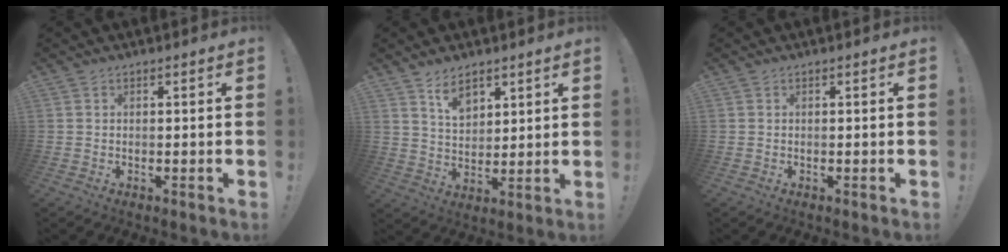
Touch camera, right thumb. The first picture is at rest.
{"total": 7.7, "force": [5.5, 4.2, 3.3], "torque": [-0.045, -0.033, 0.102]}
{"total": 0.0}